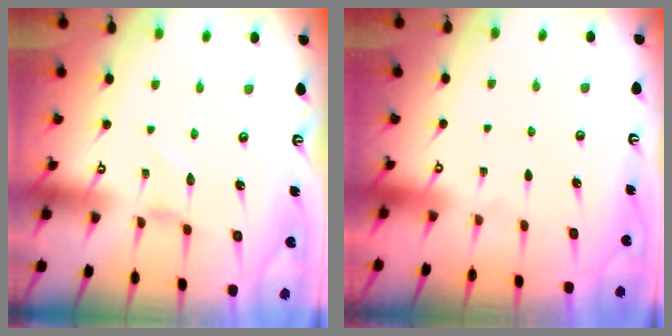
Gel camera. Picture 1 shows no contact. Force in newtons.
{"total": 0.0}